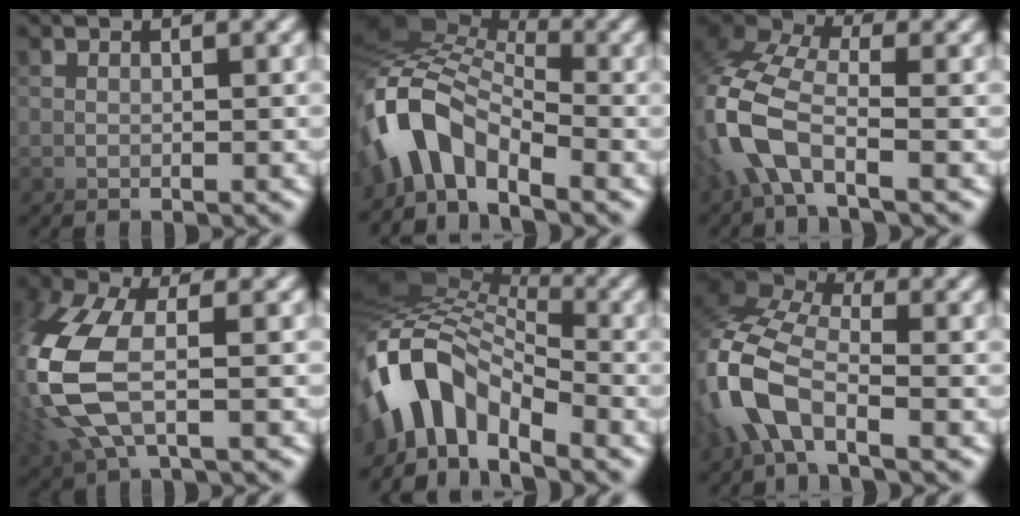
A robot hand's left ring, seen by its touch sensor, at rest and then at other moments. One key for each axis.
{"total": 5.0, "fx": -1.7, "fy": 3.3, "fz": 3.4, "tx": -0.113, "ty": -0.005, "tz": -0.042}
{"total": 3.2, "fx": -1.5, "fy": 2.0, "fz": 1.9, "tx": -0.102, "ty": -0.006, "tz": -0.030}
{"total": 3.2, "fx": -1.1, "fy": 2.3, "fz": 1.9, "tx": -0.146, "ty": -0.031, "tz": -0.003}
{"total": 6.3, "fx": -1.7, "fy": 4.1, "fz": 4.5, "tx": -0.142, "ty": 0.002, "tz": -0.045}
{"total": 4.4, "fx": -1.2, "fy": 3.2, "fz": 2.9, "tx": -0.114, "ty": 0.004, "tz": -0.029}